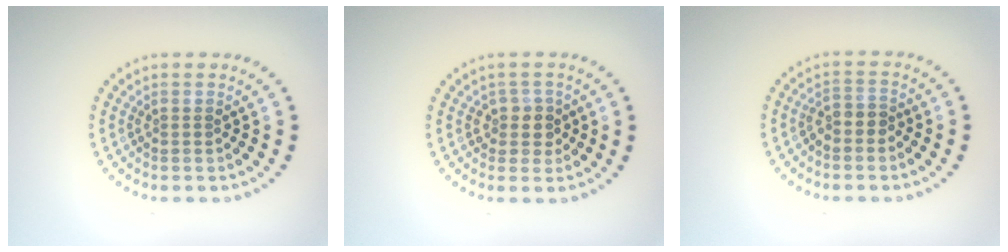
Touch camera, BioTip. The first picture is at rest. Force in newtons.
{"total": 2.1, "press": 1.6, "slide": 1.3}
{"total": 1.4, "press": 1.1, "slide": 0.8}